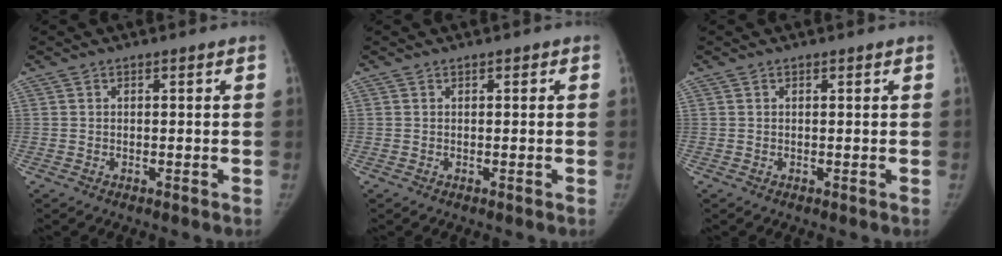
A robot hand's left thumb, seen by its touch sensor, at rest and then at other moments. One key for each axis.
{"total": 0.7, "fx": 0.4, "fy": 0.5, "fz": 0.3, "tx": 0.004, "ty": 0.000, "tz": 0.002}
{"total": 0.8, "fx": 0.5, "fy": 0.4, "fz": 0.4, "tx": -0.005, "ty": -0.001, "tz": 0.004}